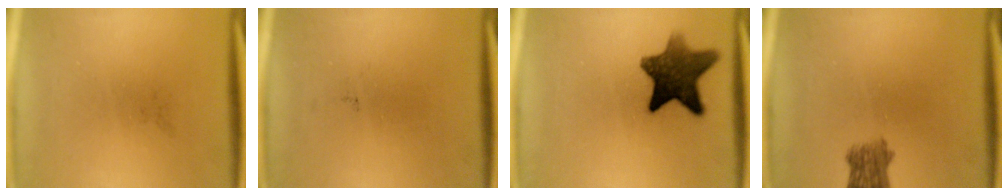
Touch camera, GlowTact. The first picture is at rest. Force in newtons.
{"total": 0.0}
{"total": 10.7}
{"total": 4.2}